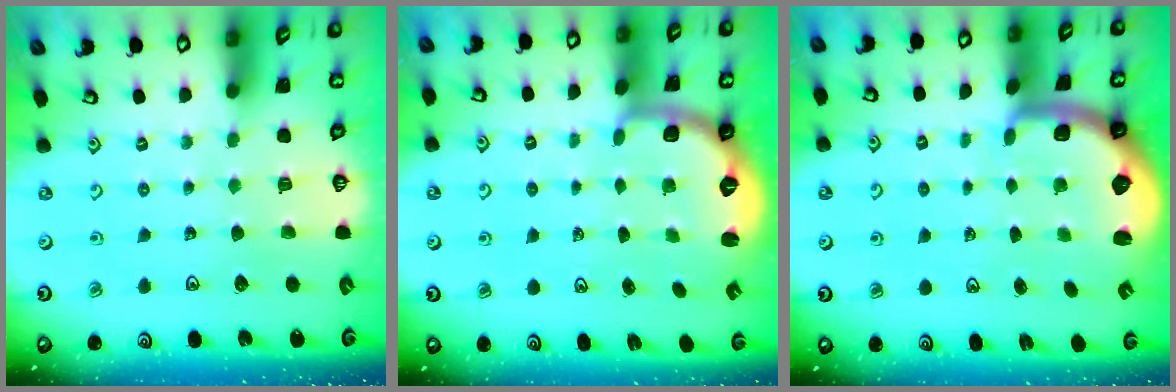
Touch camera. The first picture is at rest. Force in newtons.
{"total": 2.6, "press": 1.6, "slide": 2.1}
{"total": 1.7, "press": 1.7, "slide": 0.4}